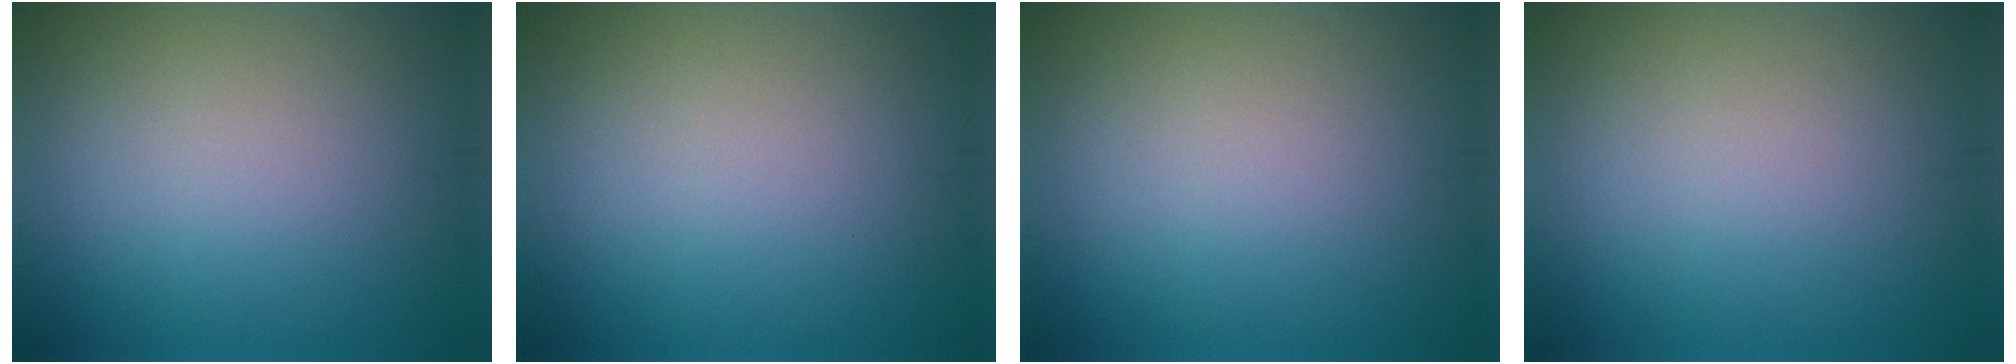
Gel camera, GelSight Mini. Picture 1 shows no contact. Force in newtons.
{"total": 0.0}
{"total": 0.0}
{"total": 0.0}